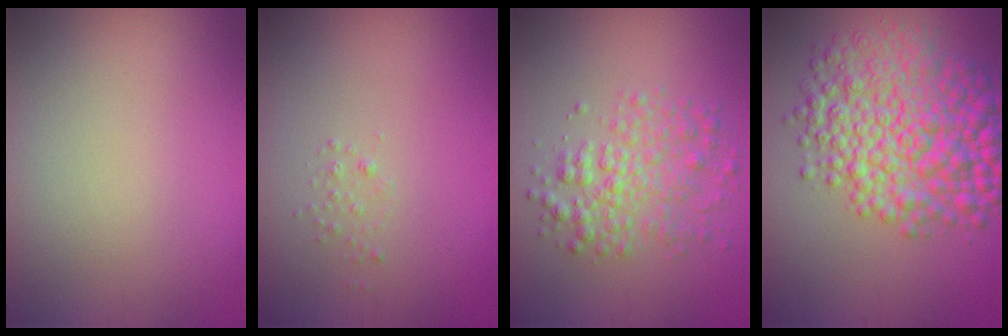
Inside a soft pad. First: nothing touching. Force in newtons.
{"total": 0.6, "press": 0.6, "slide": 0.0}
{"total": 3.6, "press": 3.6, "slide": 0.1}
{"total": 9.7, "press": 9.7, "slide": 0.1}